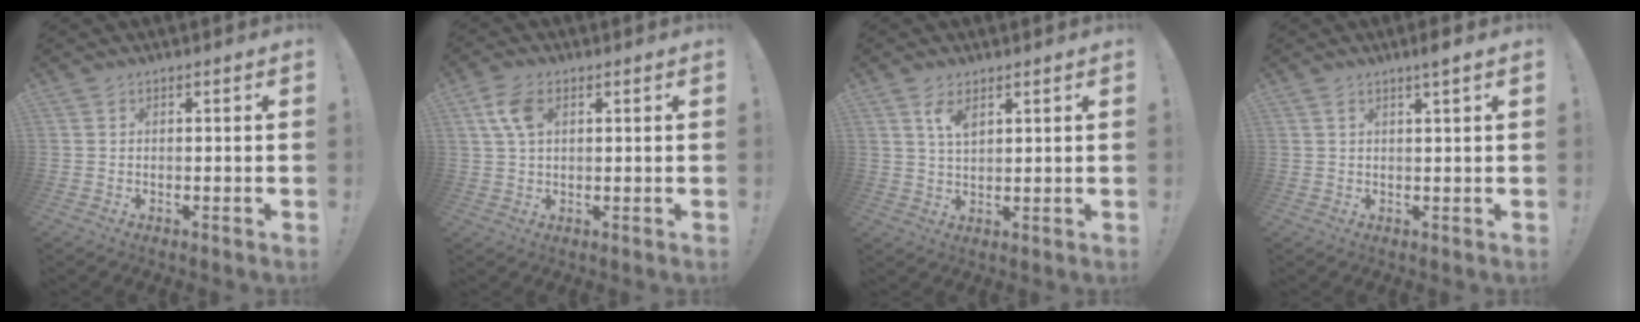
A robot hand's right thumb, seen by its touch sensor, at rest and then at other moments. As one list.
[{"total": 6.7, "force": [2.2, 3.7, 5.1], "torque": [-0.103, 0.004, 0.041]}, {"total": 4.6, "force": [2.6, 2.0, 3.3], "torque": [-0.052, -0.011, 0.042]}, {"total": 2.7, "force": [1.5, -0.3, 2.2], "torque": [-0.044, -0.001, 0.024]}]